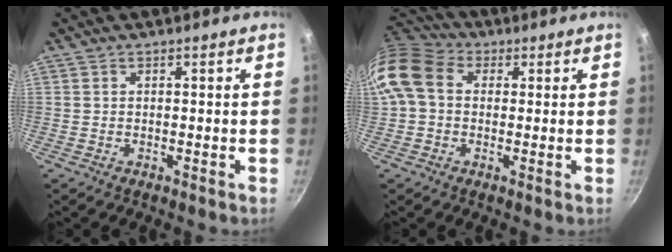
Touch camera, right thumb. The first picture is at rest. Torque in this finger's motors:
{"motor_torque": [0.19, 0.75, 0.88, -0.84, 0.15]}